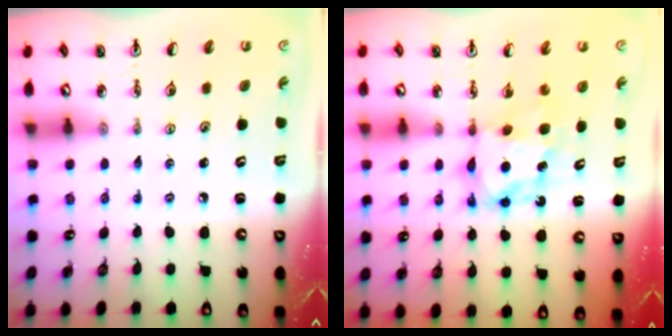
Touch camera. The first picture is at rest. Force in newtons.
{"total": 7.1, "press": 7.0, "slide": 0.7}